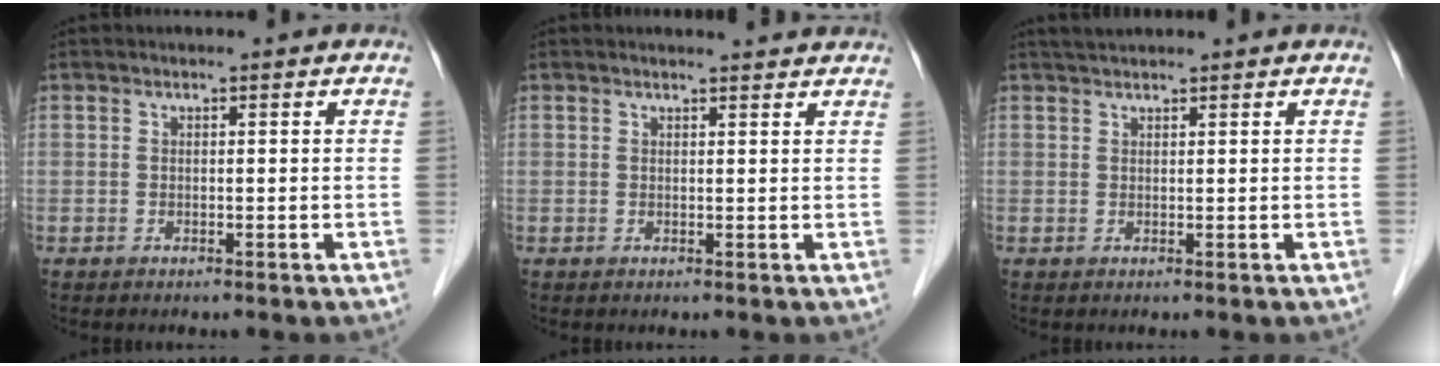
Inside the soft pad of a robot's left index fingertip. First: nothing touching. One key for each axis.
{"total": 3.6, "fx": 3.5, "fy": 0.3, "fz": 0.6, "tx": -0.015, "ty": 0.005, "tz": 0.034}
{"total": 2.3, "fx": 2.2, "fy": 0.2, "fz": 0.7, "tx": -0.012, "ty": 0.021, "tz": 0.039}